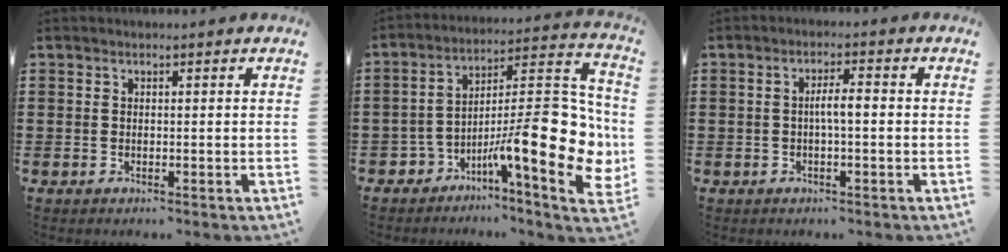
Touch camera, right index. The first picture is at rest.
{"total": 15.7, "force": [-4.4, 4.9, 14.3], "torque": [-0.200, -0.010, -0.071]}
{"total": 2.8, "force": [-0.4, 0.5, 2.8], "torque": [-0.050, 0.003, -0.009]}